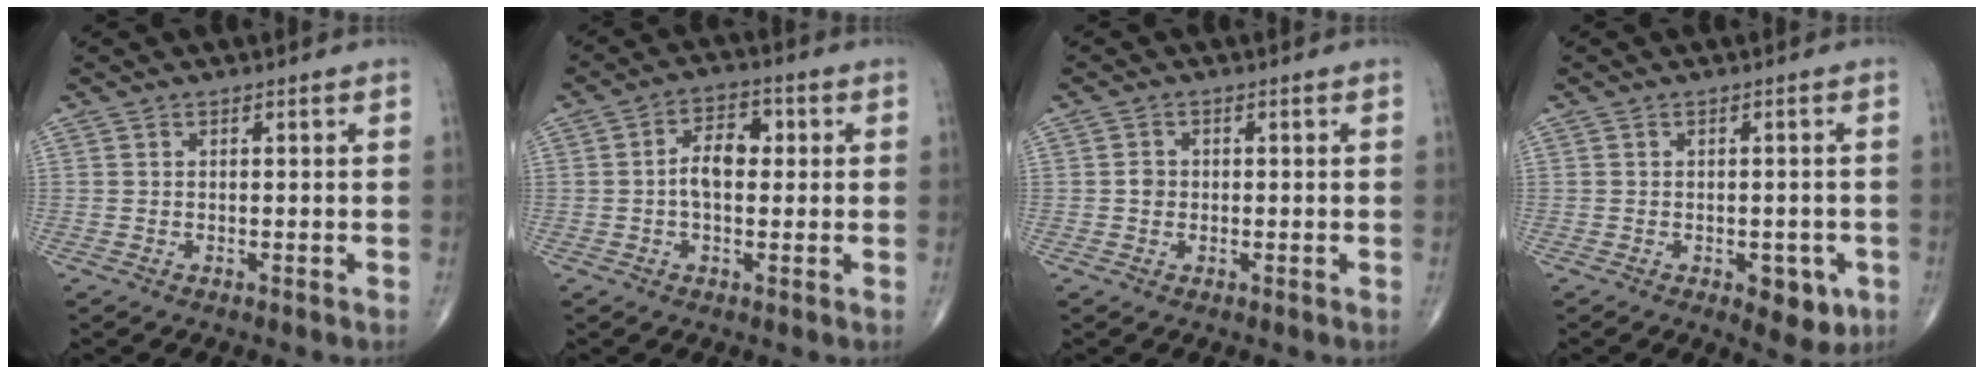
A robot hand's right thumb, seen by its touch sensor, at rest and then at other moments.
{"total": 6.5, "force": [0.4, 3.9, 5.2], "torque": [-0.082, 0.019, -0.002]}
{"total": 1.7, "force": [-0.1, 1.5, 0.7], "torque": [-0.005, 0.005, -0.004]}
{"total": 5.7, "force": [-2.2, 3.1, 4.3], "torque": [-0.031, 0.002, -0.021]}